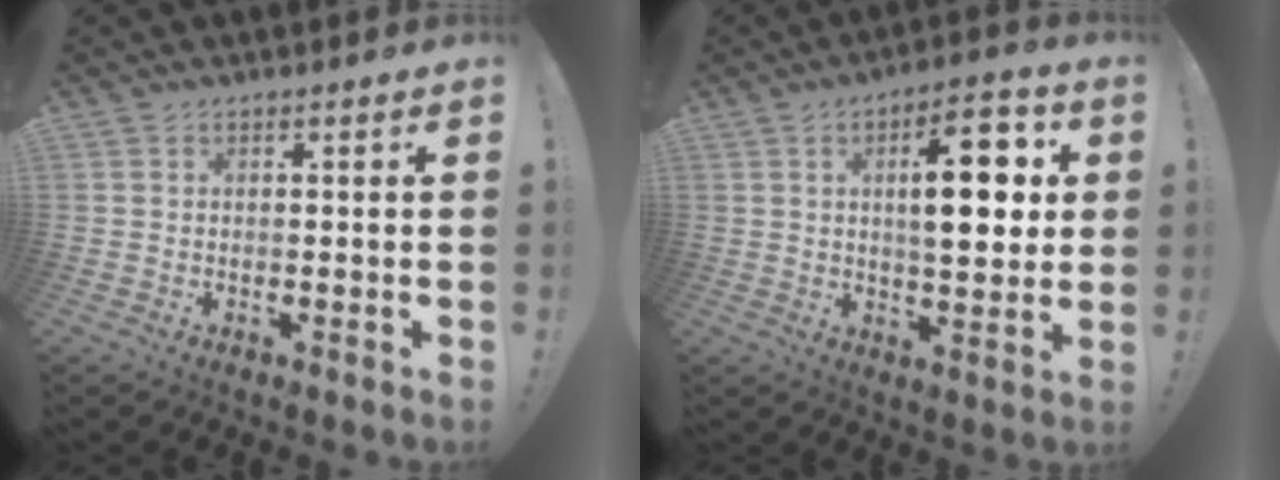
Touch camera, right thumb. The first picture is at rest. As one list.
[{"total": 15.1, "force": [3.3, 5.6, 13.6], "torque": [-0.193, 0.001, 0.046]}]